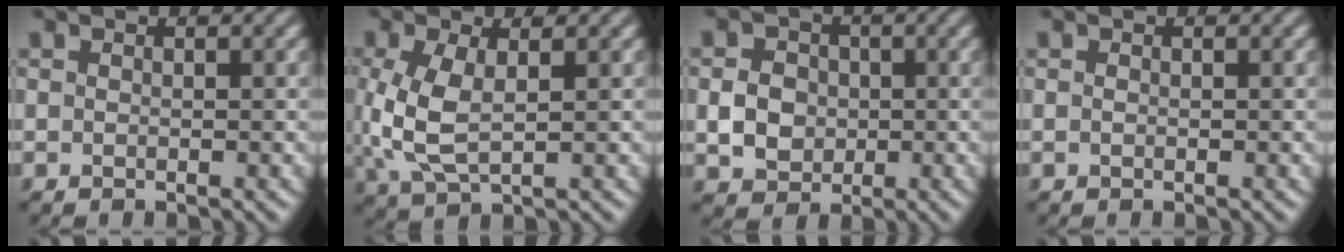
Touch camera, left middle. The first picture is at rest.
{"total": 5.1, "force": [0.4, 2.6, 4.4], "torque": [-0.117, -0.003, 0.012]}
{"total": 3.6, "force": [-0.3, 3.1, 1.8], "torque": [-0.034, -0.001, -0.006]}
{"total": 0.0}